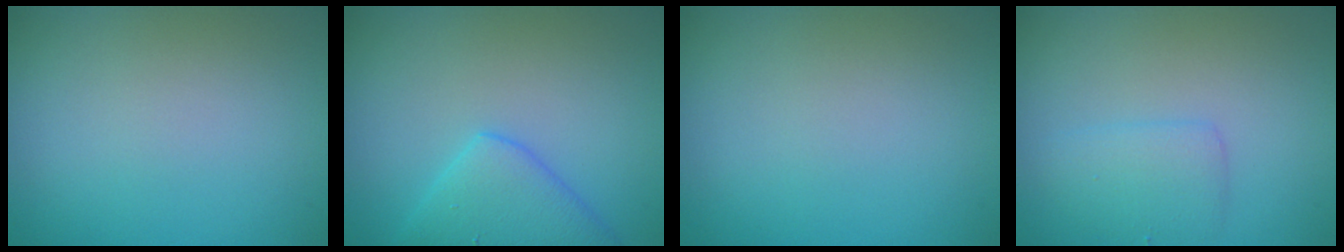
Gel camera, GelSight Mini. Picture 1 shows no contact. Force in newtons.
{"total": 4.2, "press": 4.2, "slide": 0.3}
{"total": 0.0}
{"total": 2.1, "press": 2.1, "slide": 0.2}